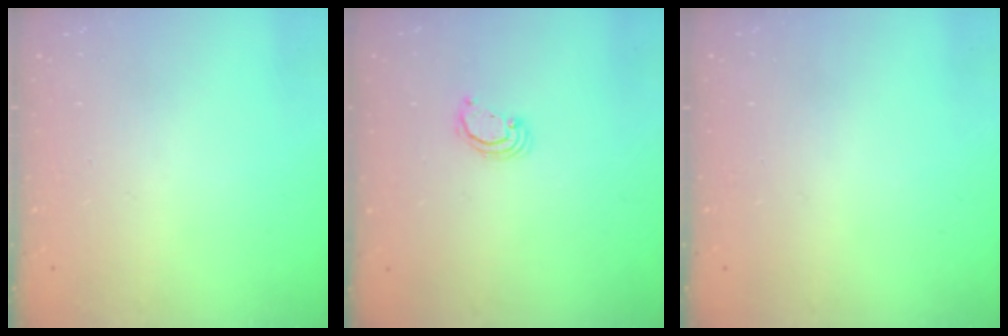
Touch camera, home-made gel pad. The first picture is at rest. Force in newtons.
{"total": 2.2, "press": 2.2, "slide": 0.2}
{"total": 0.0}